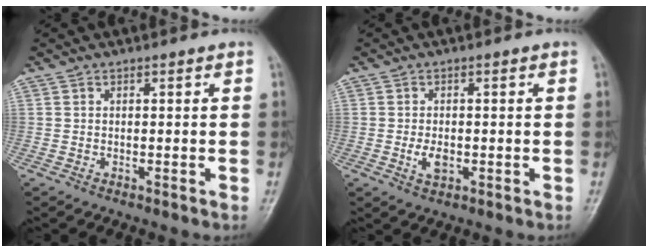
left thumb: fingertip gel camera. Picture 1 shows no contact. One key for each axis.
{"total": 4.1, "fx": -1.0, "fy": 2.4, "fz": 3.1, "tx": -0.056, "ty": 0.002, "tz": -0.017}